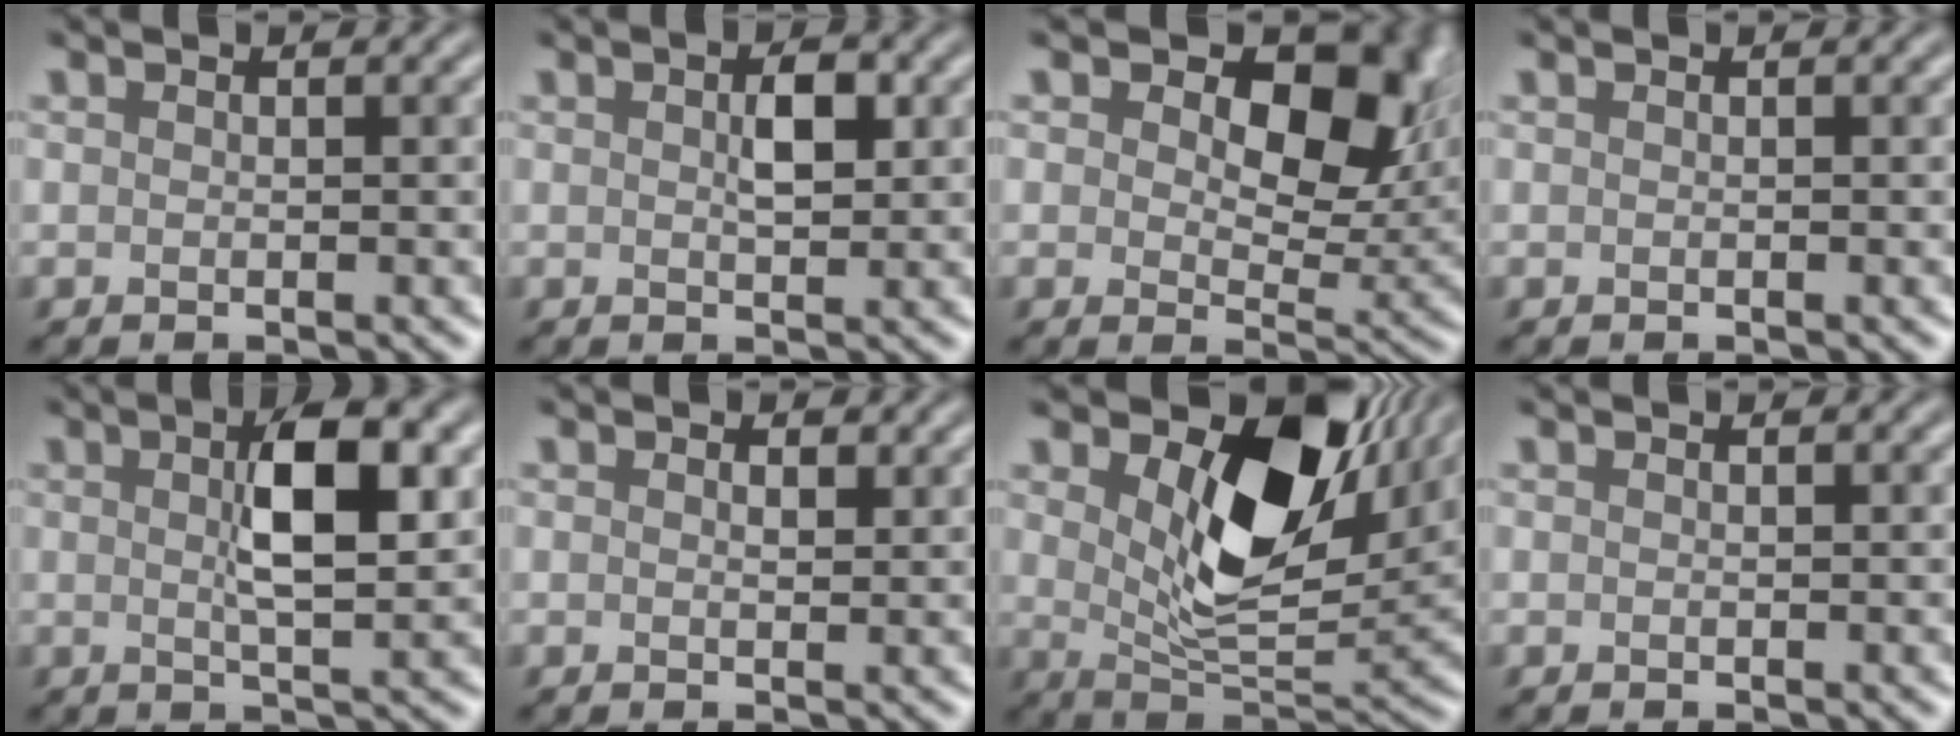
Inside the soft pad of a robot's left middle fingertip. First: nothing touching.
{"total": 2.5, "force": [0.6, 1.1, 2.2], "torque": [-0.037, 0.002, 0.009]}
{"total": 11.4, "force": [4.1, 6.6, 8.4], "torque": [-0.112, -0.006, 0.066]}
{"total": 0.0}
{"total": 6.1, "force": [1.3, 1.8, 5.7], "torque": [-0.093, 0.006, 0.020]}
{"total": 1.0, "force": [0.6, 0.6, 0.6], "torque": [-0.006, -0.004, 0.008]}
{"total": 10.9, "force": [3.9, 5.9, 8.2], "torque": [-0.141, -0.014, 0.066]}
{"total": 0.0}